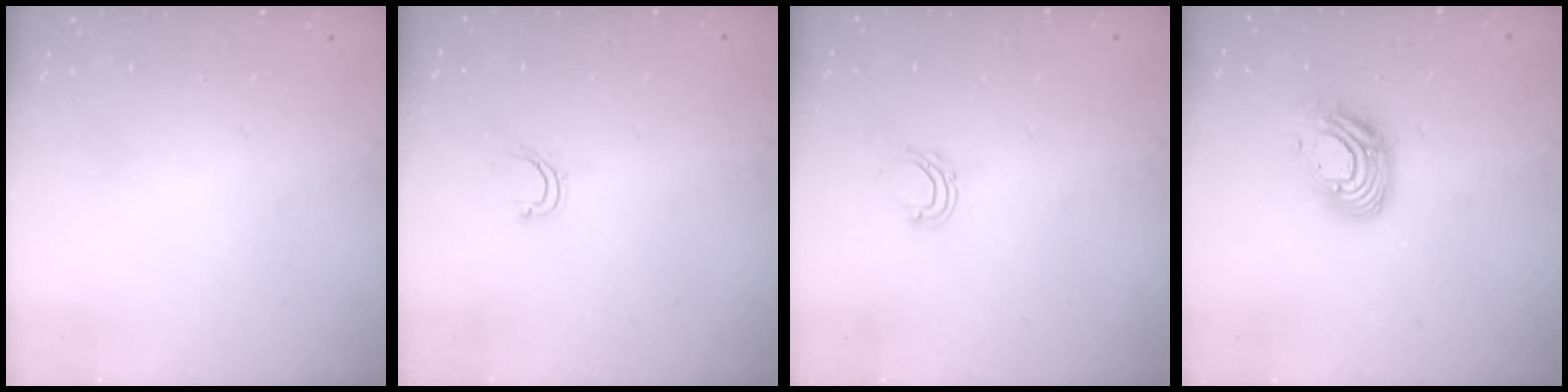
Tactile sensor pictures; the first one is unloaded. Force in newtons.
{"total": 3.7, "press": 3.7, "slide": 0.3}
{"total": 4.5, "press": 4.4, "slide": 0.6}
{"total": 13.9, "press": 13.9, "slide": 1.2}